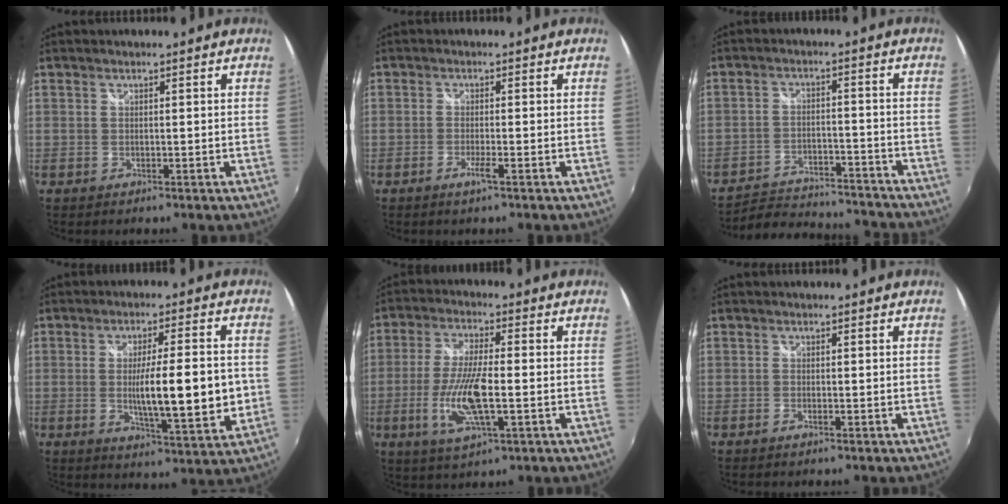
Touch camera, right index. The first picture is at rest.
{"total": 2.0, "force": [-1.1, -0.3, 1.6], "torque": [-0.035, -0.005, -0.024]}
{"total": 17.6, "force": [-16.3, 3.8, 5.4], "torque": [-0.120, 0.006, -0.224]}
{"total": 13.0, "force": [-1.1, 1.9, 12.8], "torque": [-0.205, -0.018, -0.010]}
{"total": 11.5, "force": [-2.6, 3.0, 10.8], "torque": [-0.222, -0.012, -0.050]}
{"total": 0.8, "force": [-0.5, -0.1, 0.6], "torque": [-0.010, 0.000, -0.010]}